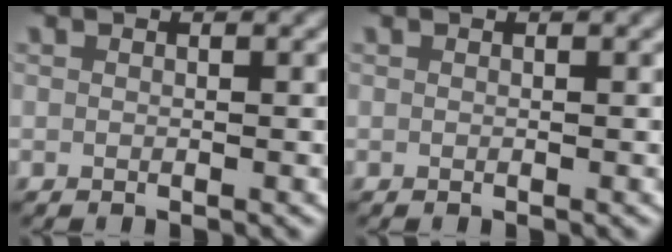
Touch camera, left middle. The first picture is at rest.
{"total": 0.0}